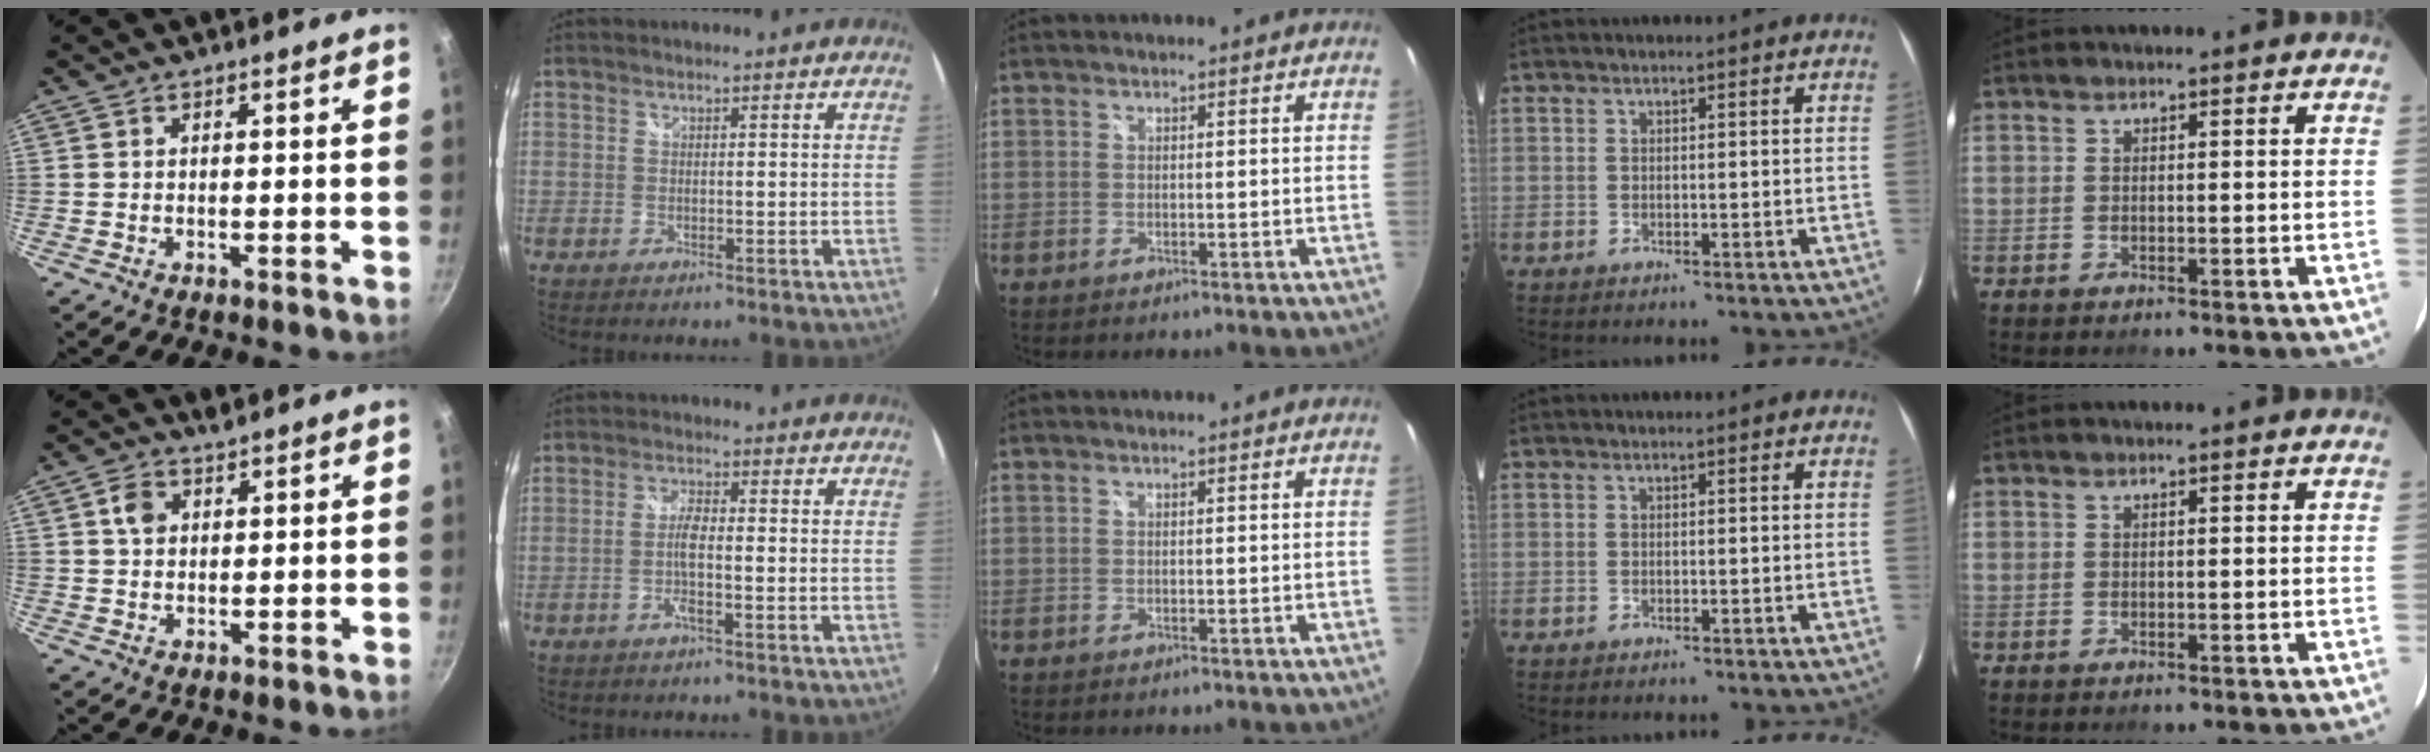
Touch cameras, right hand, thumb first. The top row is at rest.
{"thumb": {"total": 3.4, "force": [1.5, 2.3, 1.9], "torque": [-0.030, 0.000, 0.029]}, "index": {"total": 3.7, "force": [-1.3, 0.4, 3.5], "torque": [-0.074, 0.000, -0.027]}}